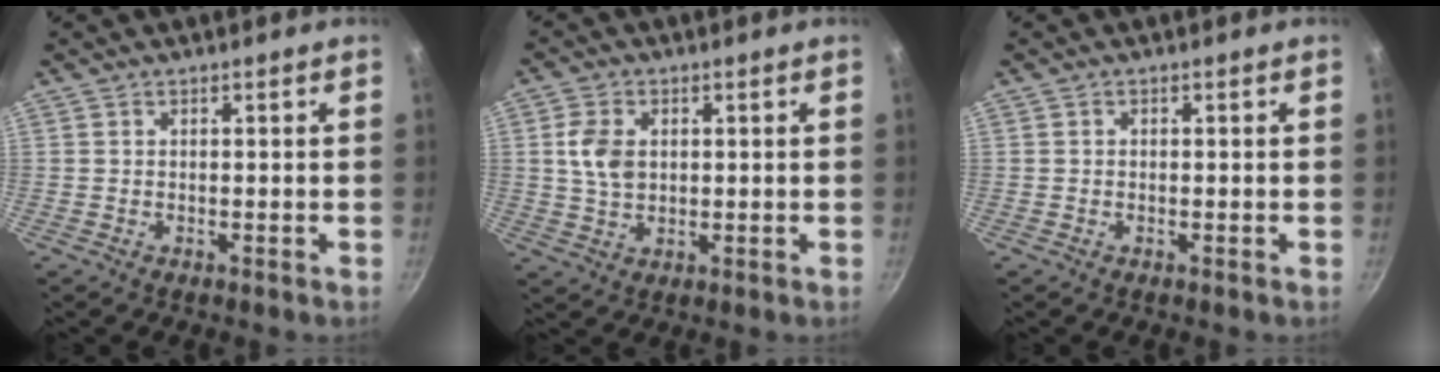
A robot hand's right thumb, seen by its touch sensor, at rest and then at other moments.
{"total": 6.5, "force": [1.2, 4.7, 4.4], "torque": [-0.075, -0.001, 0.022]}
{"total": 0.5, "force": [0.0, 0.5, 0.2], "torque": [-0.002, 0.004, 0.000]}